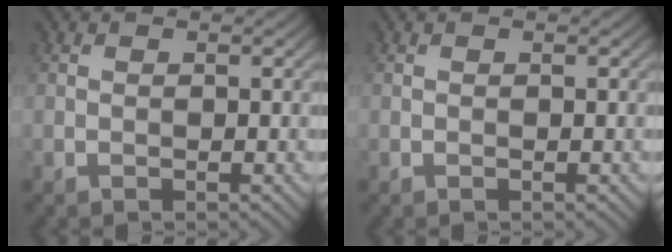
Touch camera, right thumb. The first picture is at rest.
{"total": 0.0}